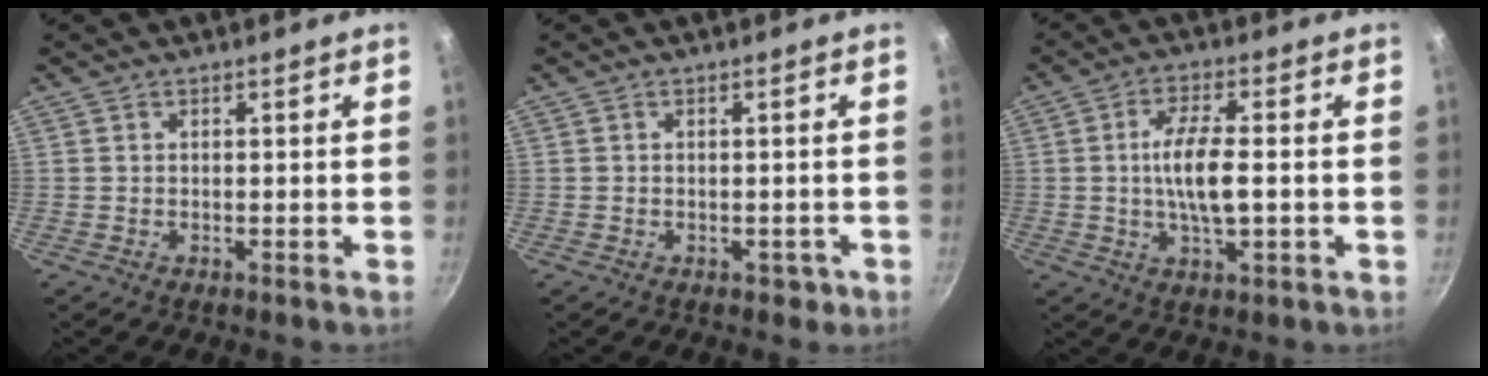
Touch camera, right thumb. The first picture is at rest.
{"total": 1.9, "force": [-0.8, 1.6, 0.8], "torque": [0.001, 0.007, -0.001]}
{"total": 9.0, "force": [-0.4, 3.0, 8.5], "torque": [-0.160, 0.008, -0.013]}